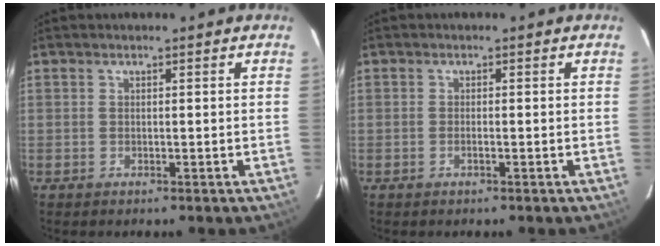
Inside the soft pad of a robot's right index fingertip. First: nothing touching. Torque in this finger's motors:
{"motor_torque": [-0.24, -0.07, -0.03, -0.01]}